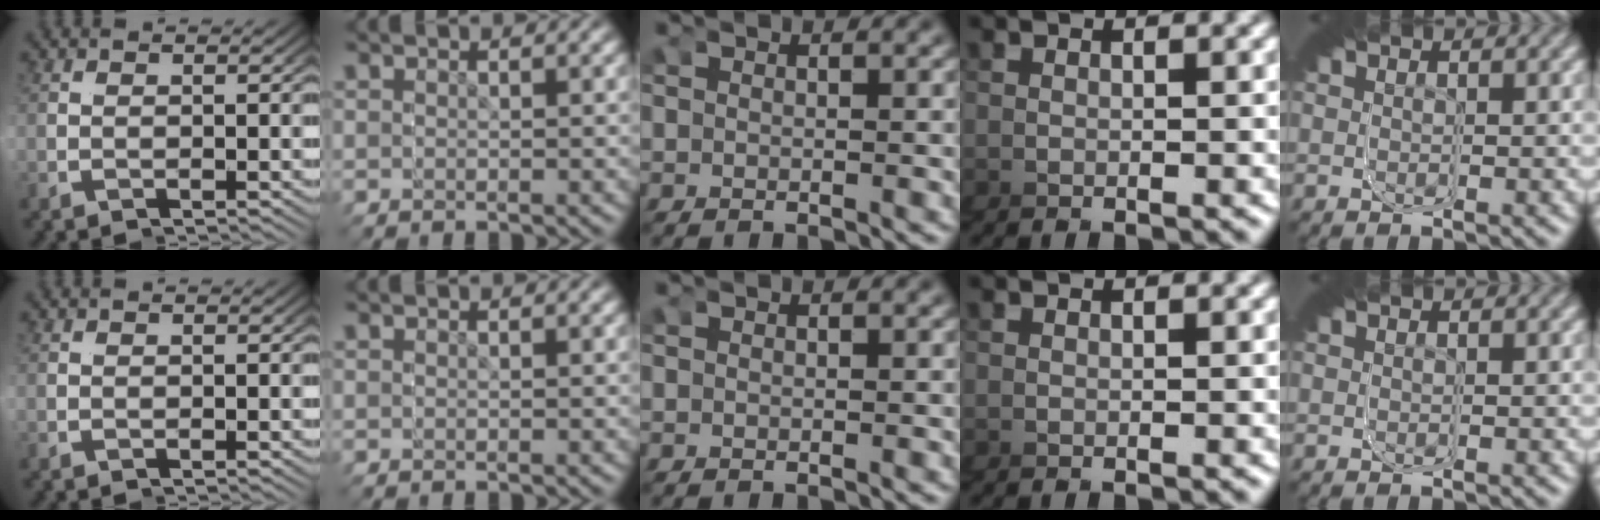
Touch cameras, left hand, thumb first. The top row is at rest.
{}